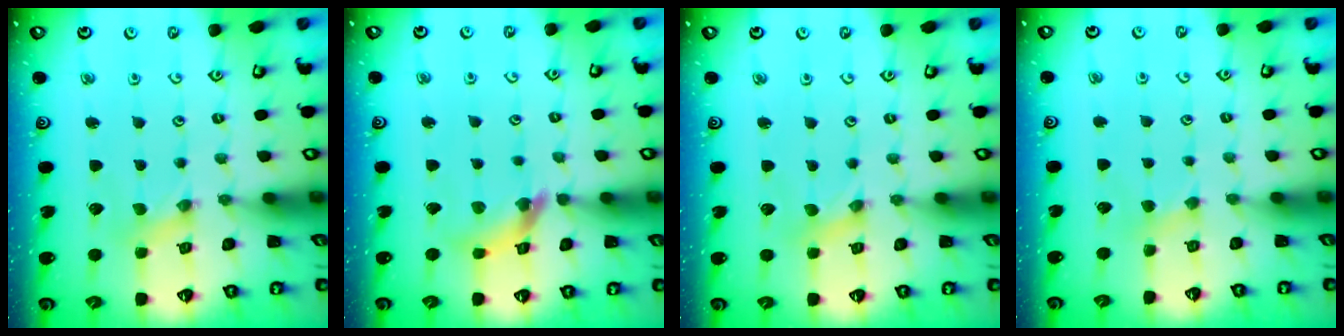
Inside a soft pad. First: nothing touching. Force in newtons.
{"total": 9.0, "press": 8.9, "slide": 1.1}
{"total": 0.0}
{"total": 2.4, "press": 2.4, "slide": 0.3}